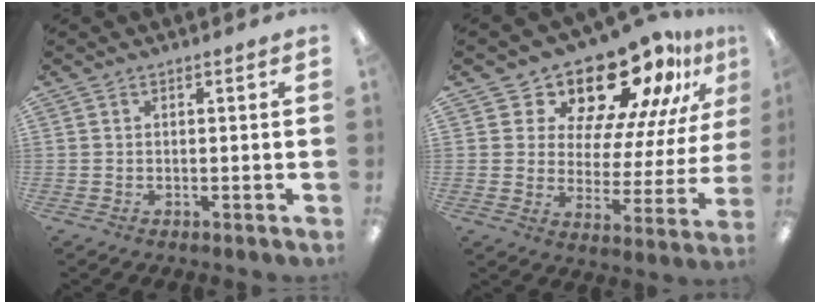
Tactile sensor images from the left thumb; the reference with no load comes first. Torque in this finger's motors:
{"motor_torque": [0.29, 0.73, -0.32, -0.01, 0.04]}